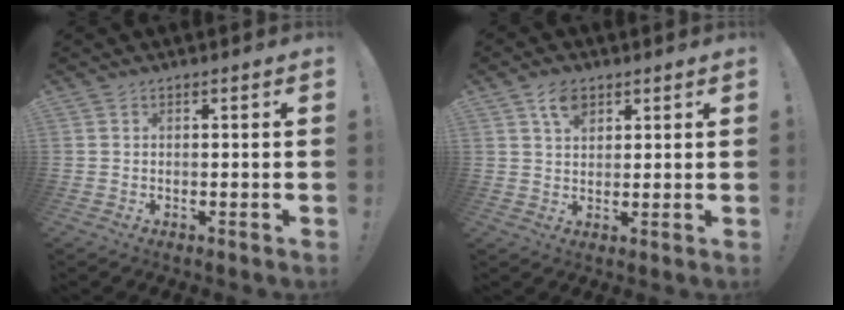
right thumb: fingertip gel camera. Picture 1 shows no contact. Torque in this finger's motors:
{"motor_torque": [0.18, 0.80, 0.14, -0.03, 0.03]}